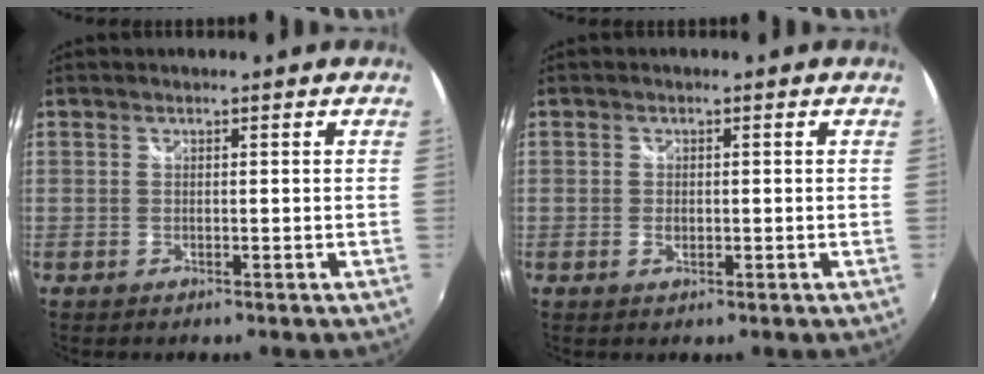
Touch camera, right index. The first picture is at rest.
{"total": 1.5, "force": [-0.4, 0.9, 1.1], "torque": [-0.021, 0.000, -0.007]}